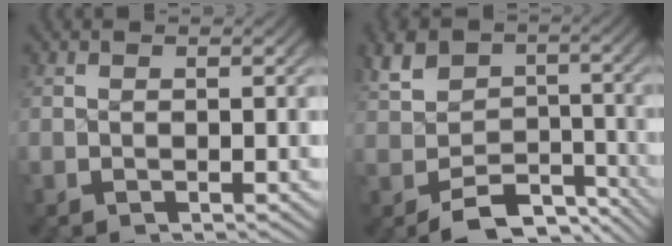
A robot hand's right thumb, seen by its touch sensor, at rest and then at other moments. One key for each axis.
{"total": 7.2, "fx": -3.7, "fy": 5.1, "fz": 3.5, "tx": -0.056, "ty": -0.028, "tz": -0.050}